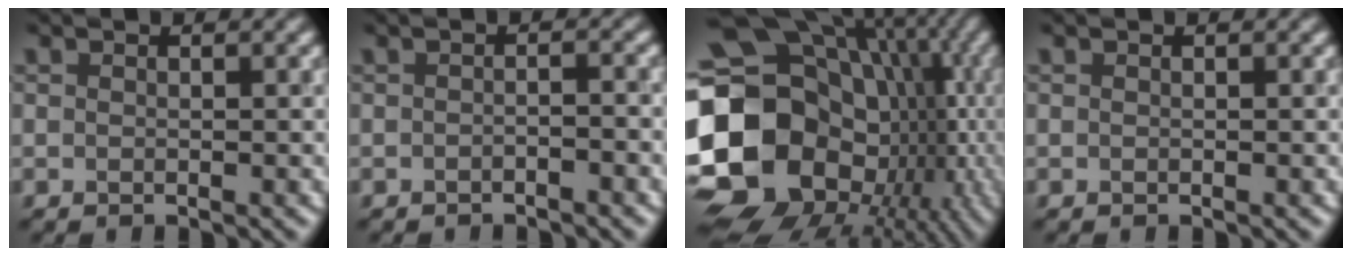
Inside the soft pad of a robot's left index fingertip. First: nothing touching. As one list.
[{"total": 1.1, "force": [-0.7, 0.2, 0.8], "torque": [-0.014, 0.000, -0.016]}, {"total": 21.2, "force": [-2.9, 17.1, 12.3], "torque": [-0.227, 0.001, -0.038]}, {"total": 0.0}]